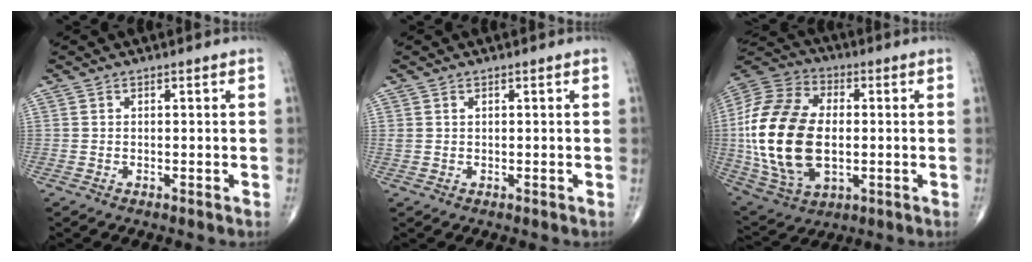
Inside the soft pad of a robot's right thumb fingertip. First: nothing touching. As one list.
[{"total": 0.7, "force": [0.4, 0.4, 0.5], "torque": [-0.008, 0.008, 0.010]}, {"total": 24.7, "force": [-0.9, 15.0, 19.6], "torque": [-0.409, -0.002, -0.008]}]